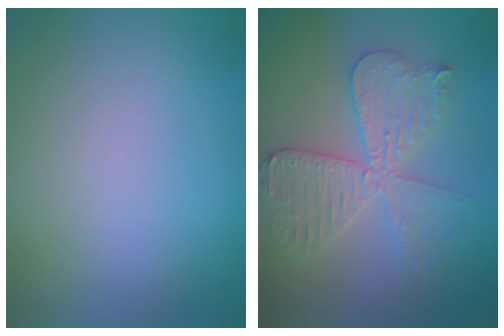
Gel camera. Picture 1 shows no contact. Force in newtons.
{"total": 5.7, "press": 5.6, "slide": 0.9}